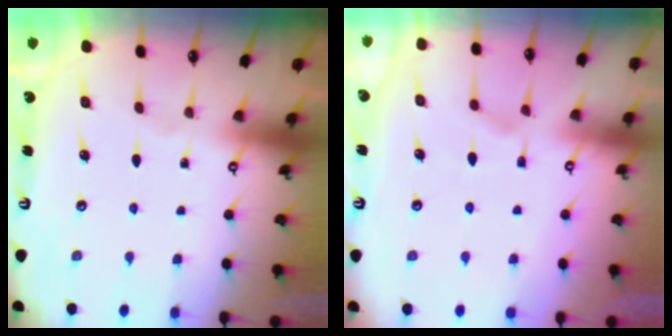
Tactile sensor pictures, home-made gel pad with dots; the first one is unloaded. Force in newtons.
{"total": 2.2, "press": 1.9, "slide": 1.1}